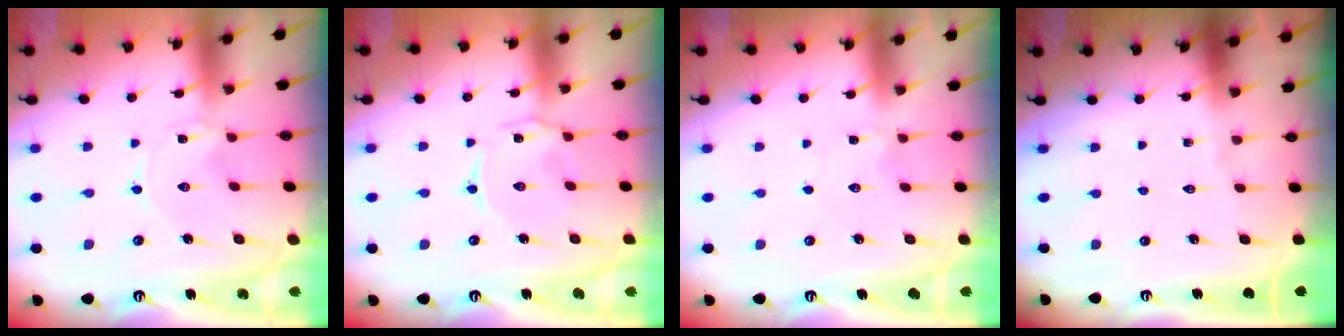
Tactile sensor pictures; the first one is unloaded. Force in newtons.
{"total": 1.4, "press": 1.3, "slide": 0.5}
{"total": 2.5, "press": 2.5, "slide": 0.3}
{"total": 0.0}